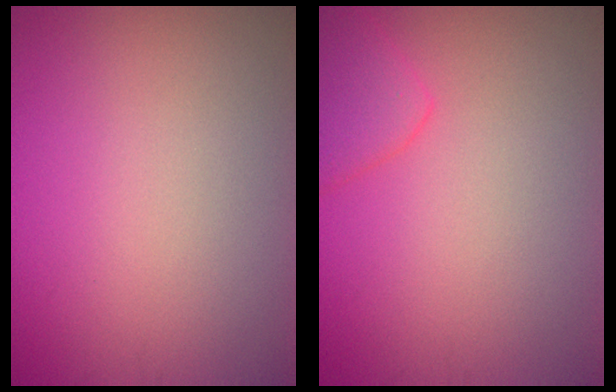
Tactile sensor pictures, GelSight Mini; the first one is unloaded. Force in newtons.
{"total": 2.9, "press": 2.9, "slide": 0.2}